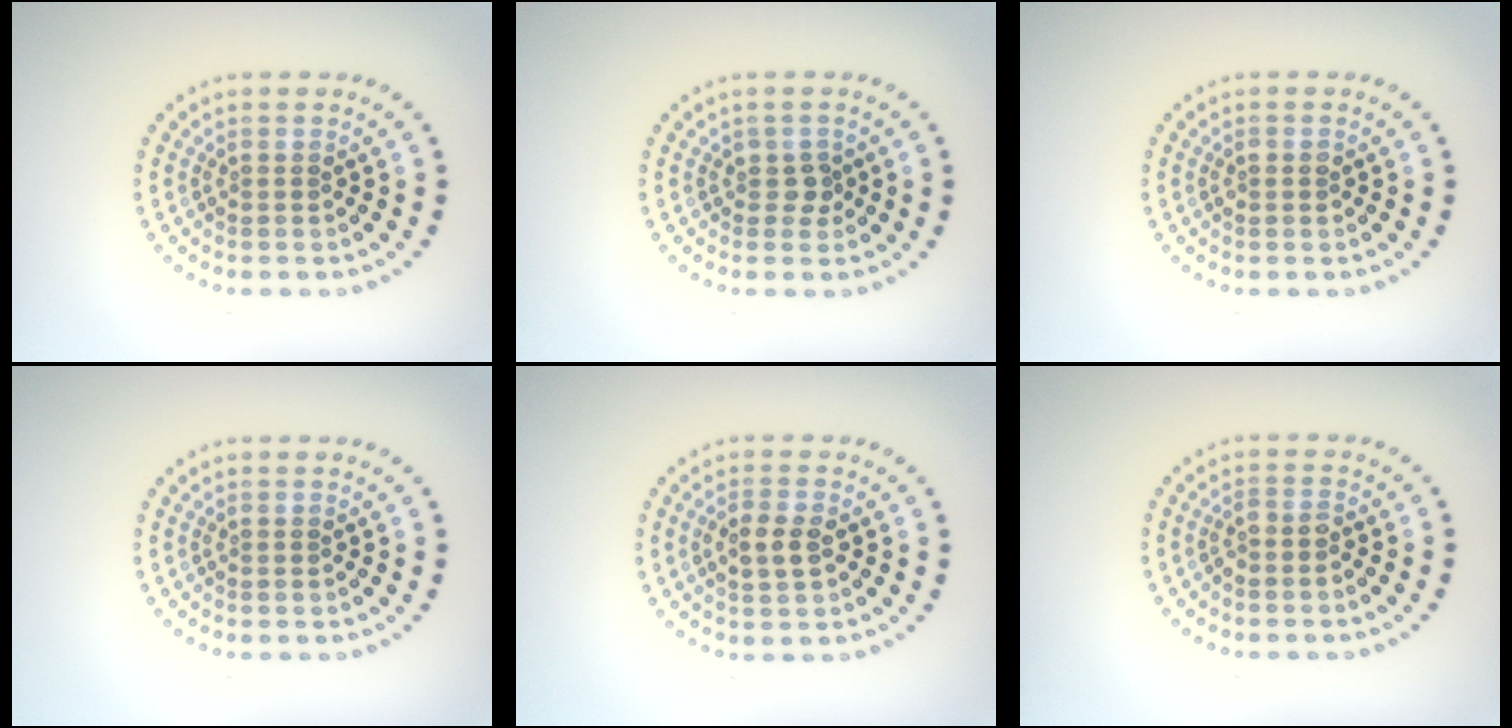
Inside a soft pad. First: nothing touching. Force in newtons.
{"total": 1.3, "press": 1.1, "slide": 0.7}
{"total": 1.1, "press": 1.1, "slide": 0.2}
{"total": 0.0}
{"total": 2.6, "press": 2.6, "slide": 0.2}
{"total": 1.1, "press": 0.9, "slide": 0.6}